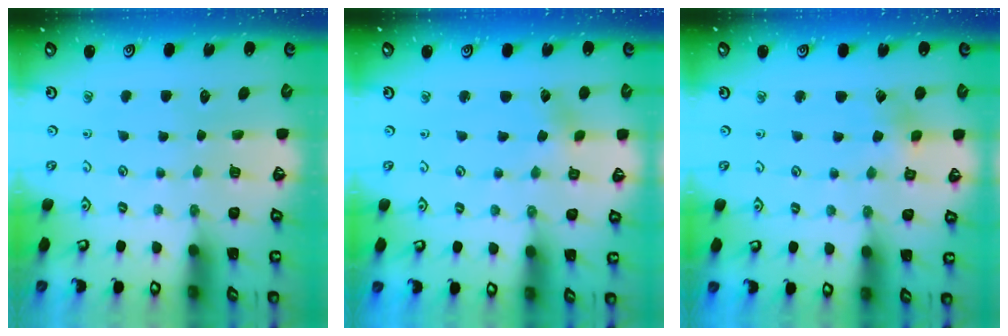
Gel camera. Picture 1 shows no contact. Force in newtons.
{"total": 1.4, "press": 1.4, "slide": 0.1}
{"total": 2.3, "press": 2.2, "slide": 0.4}